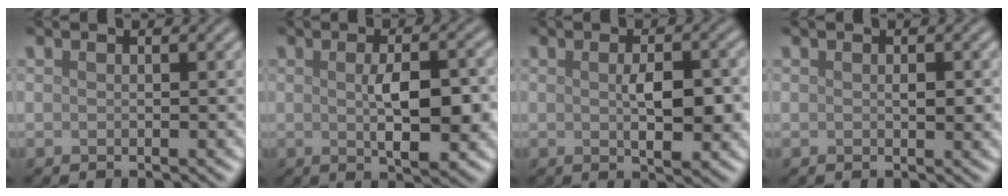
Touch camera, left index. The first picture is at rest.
{"total": 5.2, "force": [-0.1, 1.9, 4.9], "torque": [-0.084, -0.003, 0.000]}
{"total": 3.9, "force": [0.0, 1.6, 3.5], "torque": [-0.062, -0.004, 0.003]}
{"total": 1.0, "force": [0.1, 0.5, 0.9], "torque": [-0.013, -0.002, 0.002]}